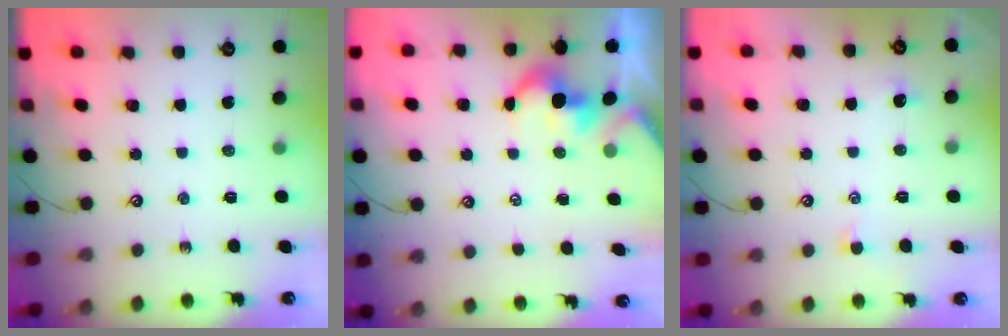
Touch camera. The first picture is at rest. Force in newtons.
{"total": 0.0}
{"total": 0.8, "press": 0.5, "slide": 0.7}